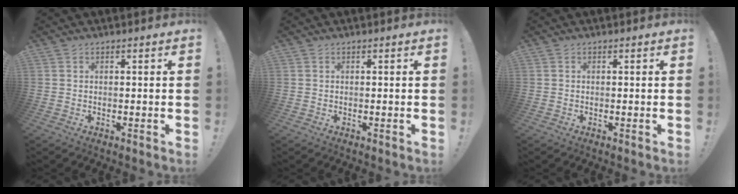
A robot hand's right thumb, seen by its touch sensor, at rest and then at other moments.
{"total": 0.0}
{"total": 0.0}